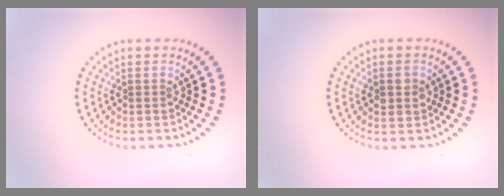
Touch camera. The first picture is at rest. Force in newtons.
{"total": 2.1, "press": 2.1, "slide": 0.2}